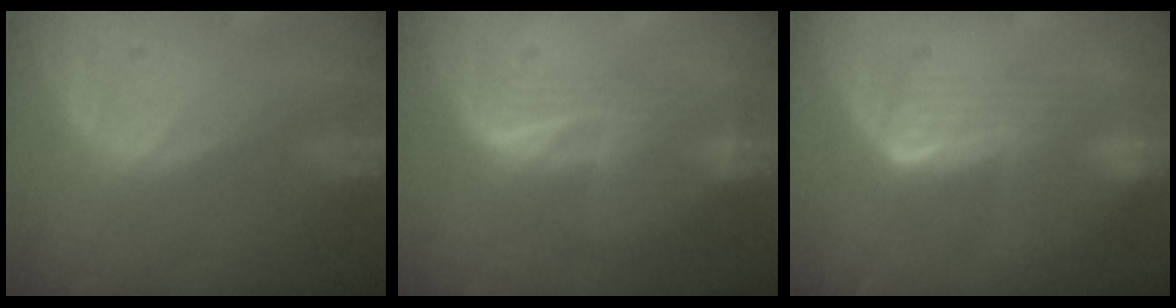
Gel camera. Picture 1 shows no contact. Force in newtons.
{"total": 5.9, "press": 5.6, "slide": 1.9}
{"total": 6.4, "press": 5.9, "slide": 2.5}